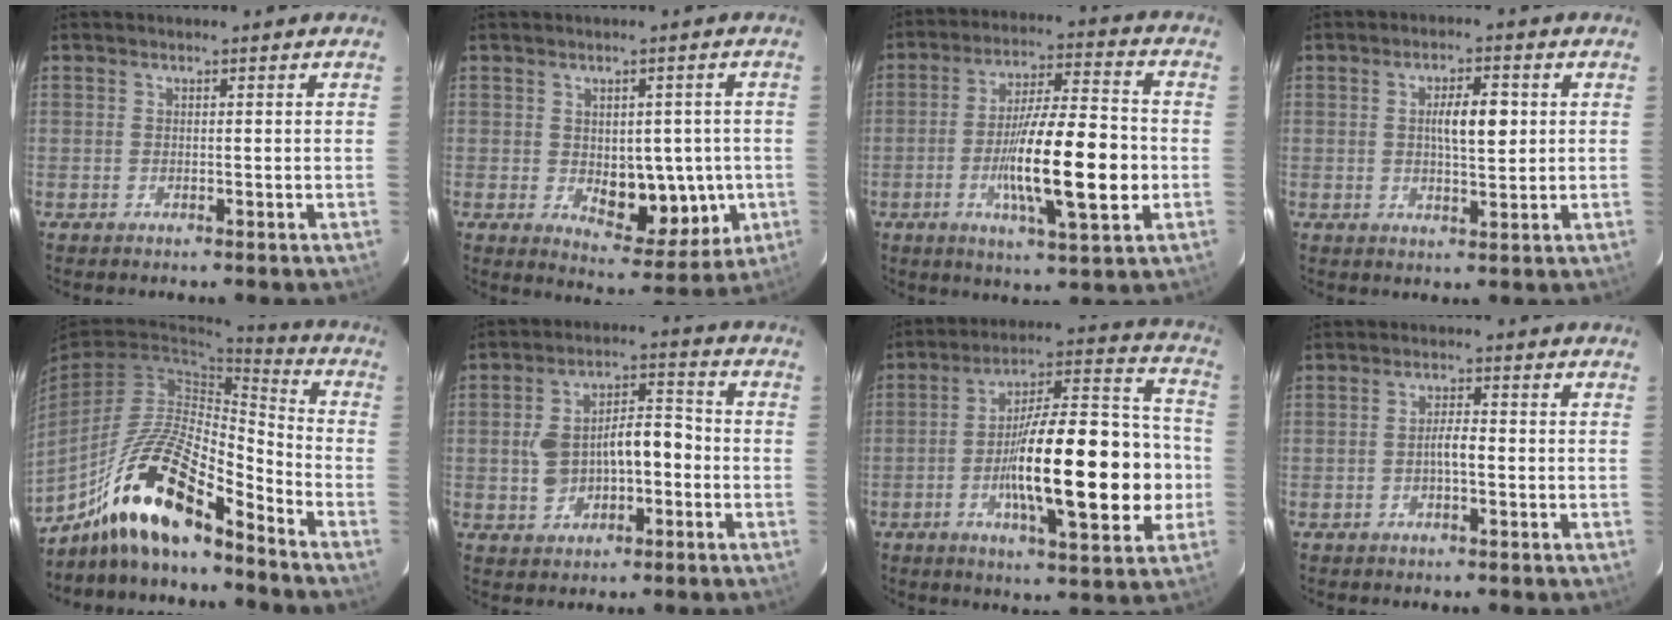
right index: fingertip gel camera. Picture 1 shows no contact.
{"total": 10.1, "force": [-1.2, 5.6, 8.3], "torque": [-0.091, 0.002, 0.002]}
{"total": 15.8, "force": [-3.1, 2.0, 15.4], "torque": [-0.261, -0.003, -0.052]}
{"total": 5.7, "force": [1.0, 1.5, 5.4], "torque": [-0.091, 0.007, 0.018]}
{"total": 16.1, "force": [-11.8, 2.9, 10.5], "torque": [-0.194, 0.014, -0.209]}
{"total": 10.0, "force": [-1.4, 5.1, 8.5], "torque": [-0.159, 0.033, -0.016]}
{"total": 22.0, "force": [-4.0, 4.5, 21.2], "torque": [-0.323, 0.018, -0.062]}
{"total": 2.8, "force": [-0.6, 0.6, 2.7], "torque": [-0.046, 0.005, -0.011]}